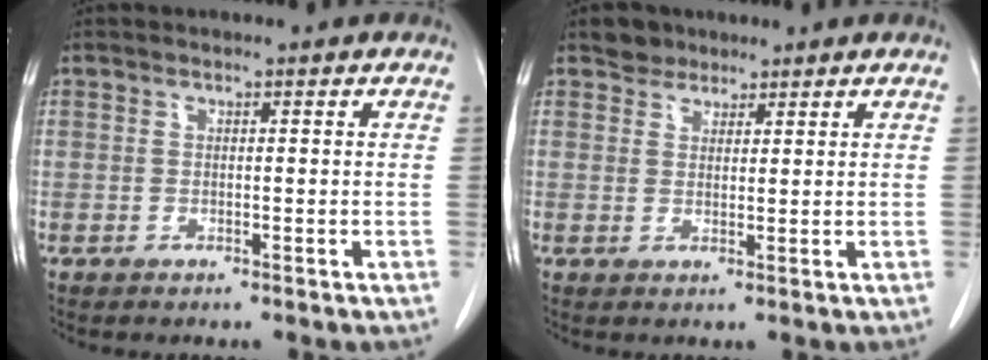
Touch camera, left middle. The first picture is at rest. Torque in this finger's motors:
{"motor_torque": [0.07, -0.05, -0.04, 0.00]}